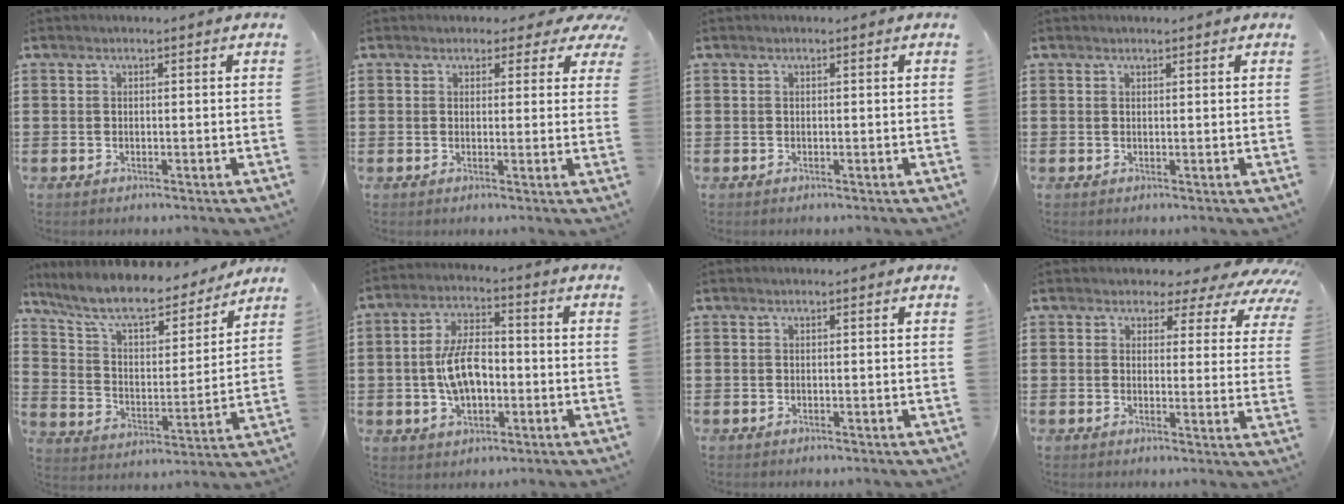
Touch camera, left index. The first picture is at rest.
{"total": 2.6, "force": [1.7, 1.8, 0.9], "torque": [-0.014, -0.001, 0.026]}
{"total": 0.0}
{"total": 0.6, "force": [0.5, 0.2, 0.2], "torque": [-0.004, 0.002, 0.011]}
{"total": 9.3, "force": [8.3, 1.4, 3.9], "torque": [-0.112, -0.052, 0.143]}
{"total": 8.6, "force": [-1.1, 4.5, 7.3], "torque": [-0.155, 0.008, -0.025]}
{"total": 0.0}
{"total": 3.9, "force": [3.0, 2.2, 1.3], "torque": [-0.030, -0.018, 0.045]}